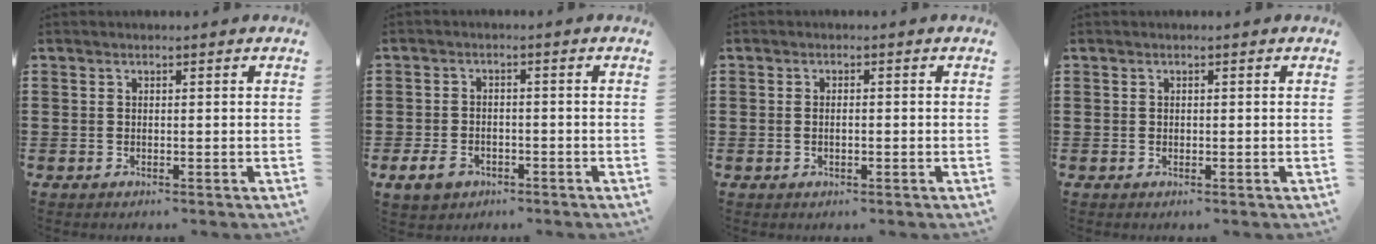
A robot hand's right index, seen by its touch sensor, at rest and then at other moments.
{"total": 3.0, "force": [-2.0, 1.9, 1.3], "torque": [-0.031, 0.003, -0.042]}
{"total": 1.4, "force": [-0.3, 0.6, 1.2], "torque": [-0.023, 0.002, -0.005]}
{"total": 0.0}